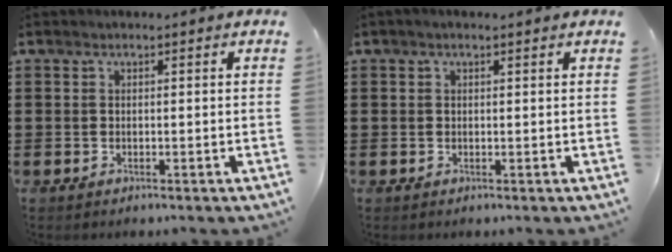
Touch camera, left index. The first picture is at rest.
{"total": 0.7, "force": [0.3, 0.1, 0.6], "torque": [-0.011, 0.001, 0.006]}